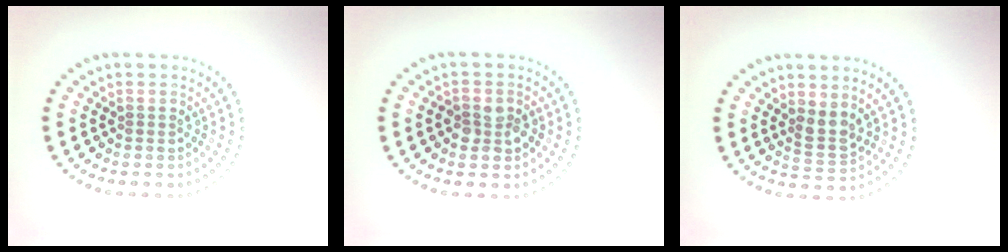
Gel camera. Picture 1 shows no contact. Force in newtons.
{"total": 2.4, "press": 2.4, "slide": 0.5}
{"total": 2.1, "press": 1.7, "slide": 1.3}